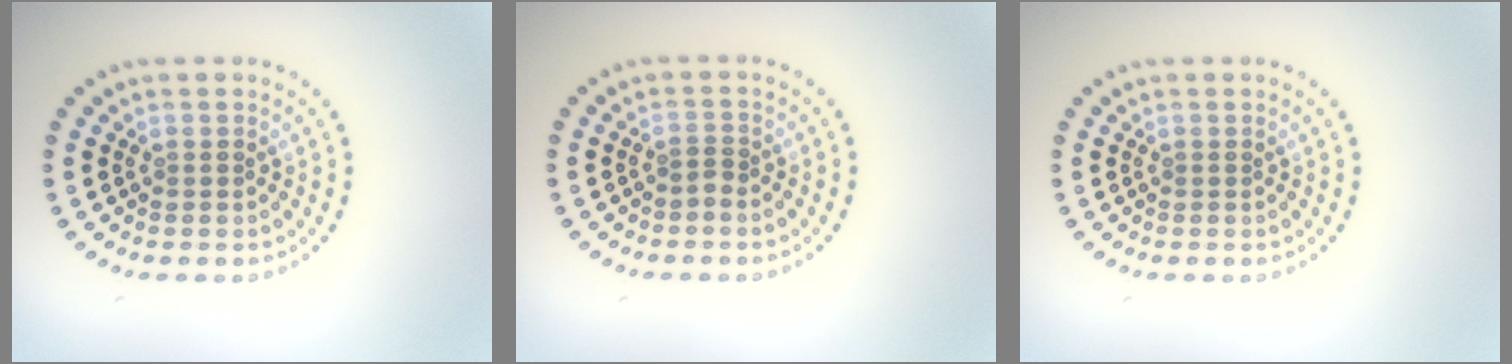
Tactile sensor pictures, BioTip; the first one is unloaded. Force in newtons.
{"total": 0.8, "press": 0.4, "slide": 0.7}
{"total": 0.0}